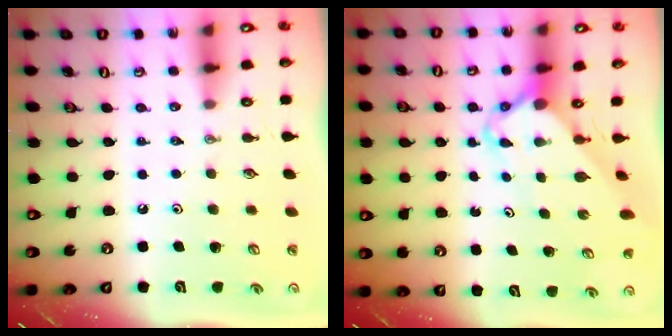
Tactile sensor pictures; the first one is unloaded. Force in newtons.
{"total": 4.6, "press": 4.6, "slide": 0.3}